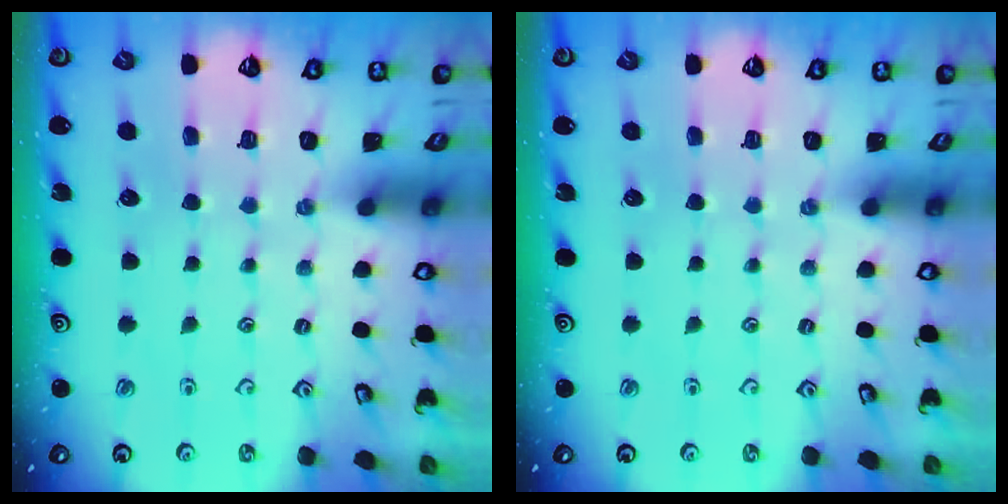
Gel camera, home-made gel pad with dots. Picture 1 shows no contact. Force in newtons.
{"total": 0.0}